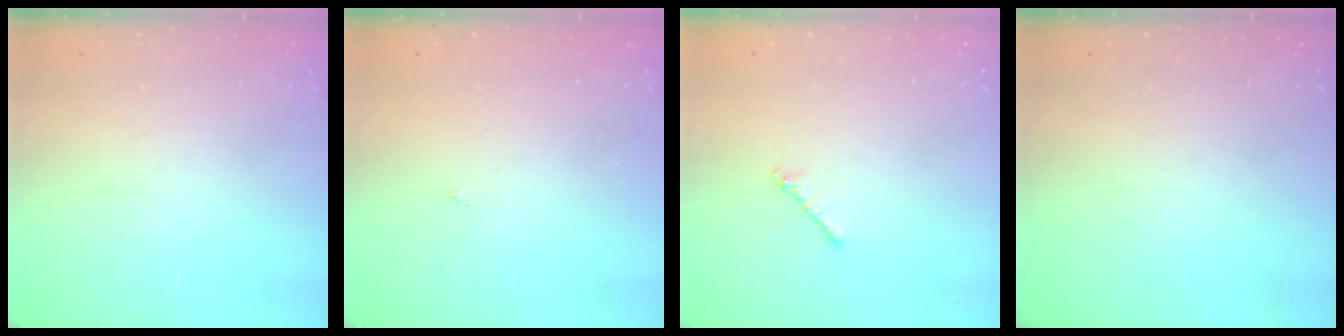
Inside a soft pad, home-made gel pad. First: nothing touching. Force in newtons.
{"total": 0.0}
{"total": 1.8, "press": 1.7, "slide": 0.6}
{"total": 0.0}